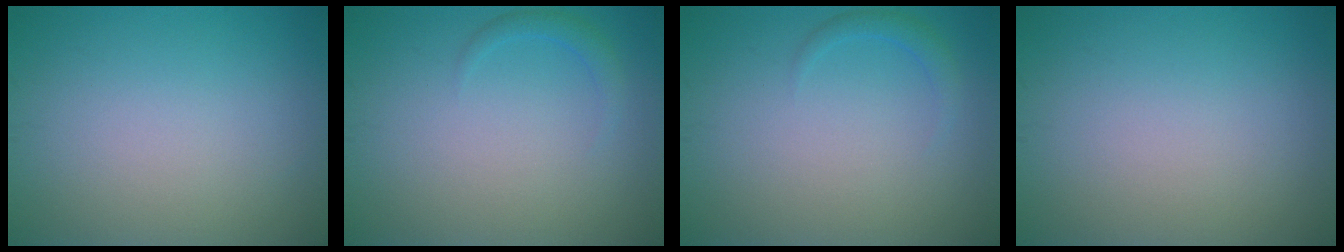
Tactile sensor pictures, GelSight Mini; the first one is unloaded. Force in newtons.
{"total": 1.2, "press": 1.2, "slide": 0.1}
{"total": 1.2, "press": 1.2, "slide": 0.1}
{"total": 0.0}